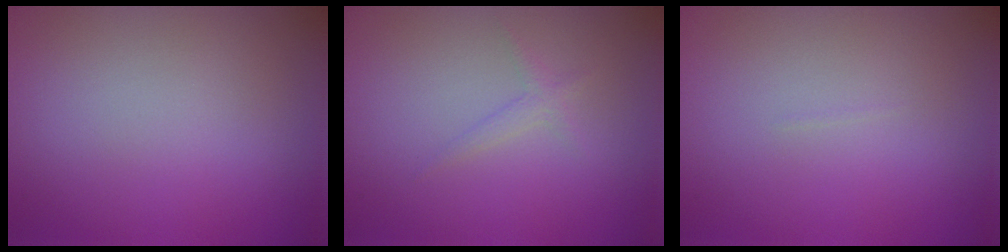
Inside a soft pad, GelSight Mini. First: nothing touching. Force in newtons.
{"total": 0.9, "press": 0.9, "slide": 0.1}
{"total": 0.0}